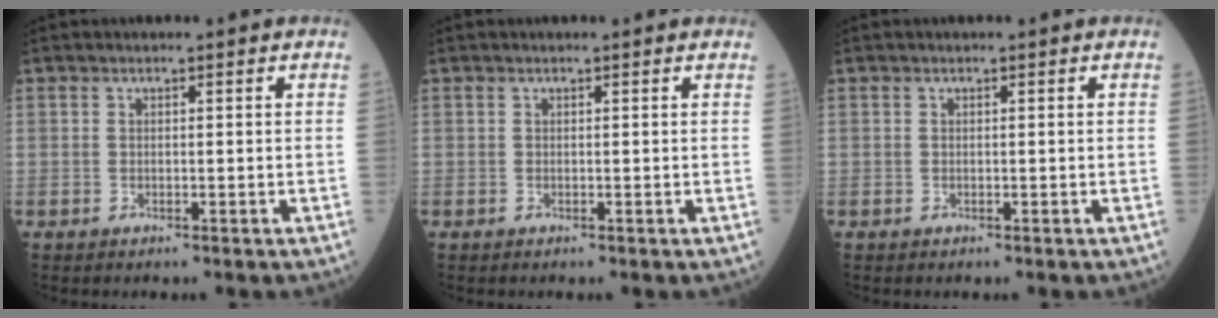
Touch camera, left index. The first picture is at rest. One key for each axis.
{"total": 0.7, "fx": 0.6, "fy": 0.0, "fz": 0.2, "tx": -0.007, "ty": 0.000, "tz": 0.003}
{"total": 0.0}